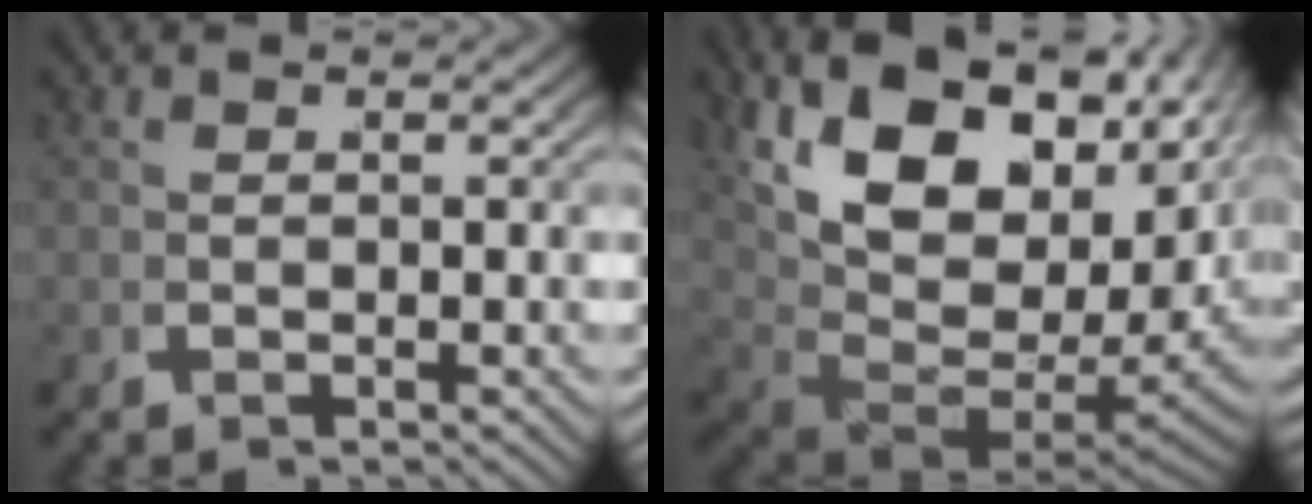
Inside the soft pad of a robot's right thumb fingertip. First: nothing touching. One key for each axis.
{"total": 19.7, "fx": 0.8, "fy": 13.4, "fz": 14.4, "tx": -0.284, "ty": -0.064, "tz": 0.045}